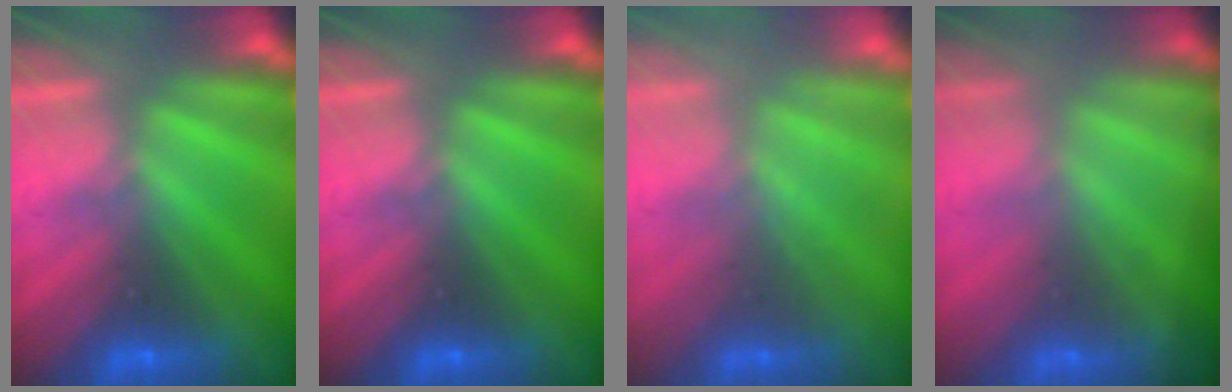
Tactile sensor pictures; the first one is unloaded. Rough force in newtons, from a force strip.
{"total": 0.0}
{"total": 2.1}
{"total": 1.4}